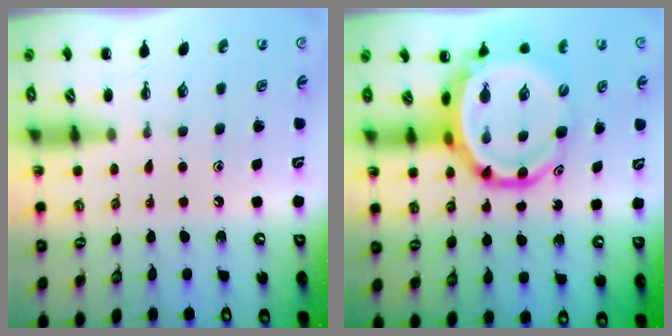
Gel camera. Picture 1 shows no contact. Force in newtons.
{"total": 12.6, "press": 12.1, "slide": 3.5}